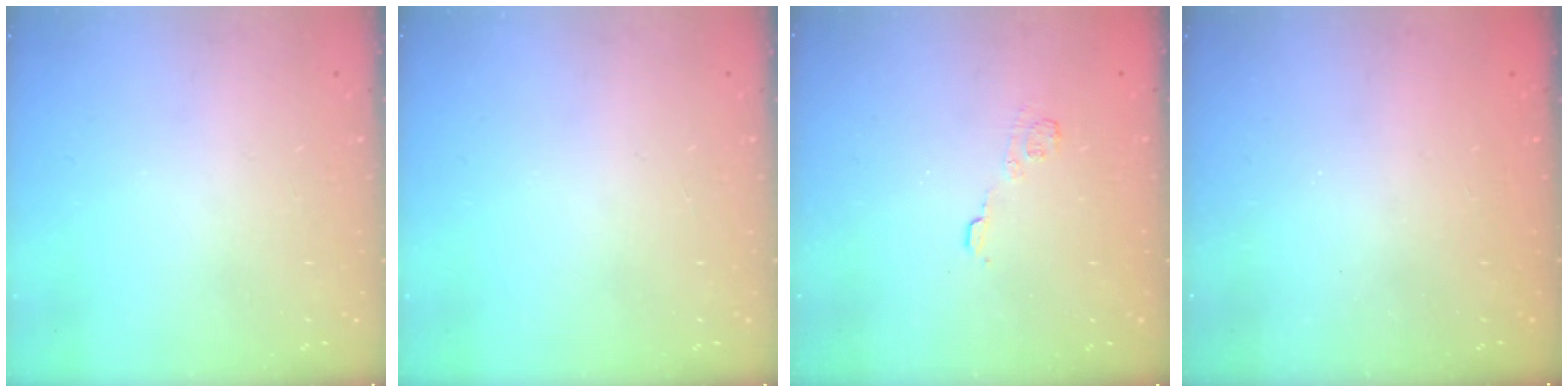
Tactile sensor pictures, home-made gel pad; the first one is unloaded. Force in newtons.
{"total": 0.0}
{"total": 6.0, "press": 5.9, "slide": 1.0}
{"total": 2.4, "press": 2.3, "slide": 0.8}